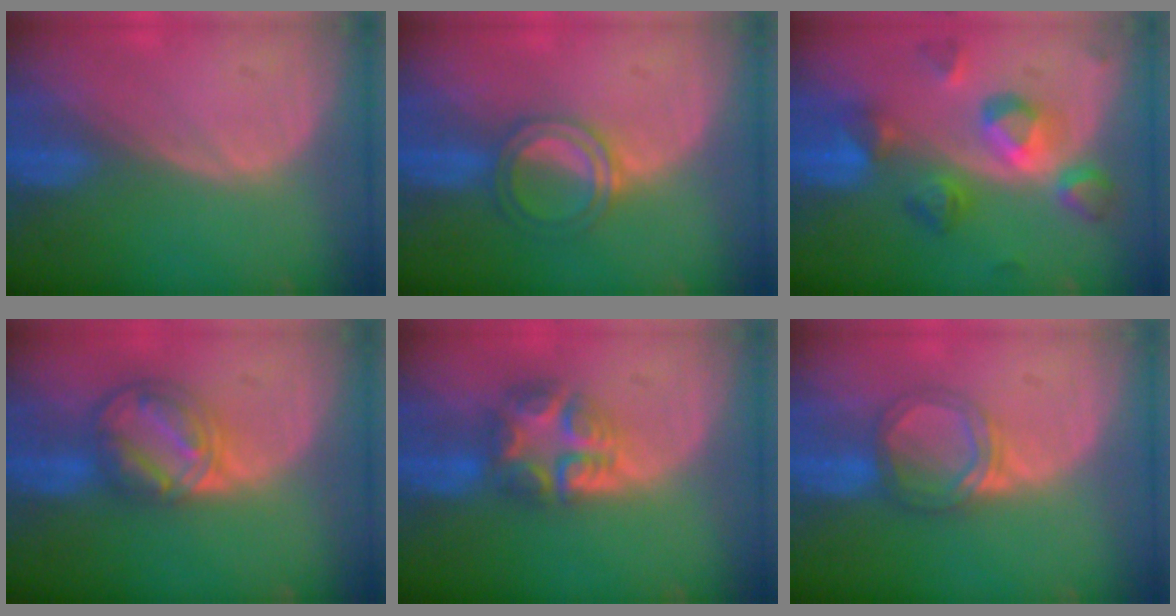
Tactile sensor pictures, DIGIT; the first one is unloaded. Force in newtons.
{"total": 5.0, "press": 4.7, "slide": 1.7}
{"total": 8.5, "press": 8.5, "slide": 0.4}
{"total": 8.1, "press": 7.0, "slide": 4.1}
{"total": 7.7, "press": 6.8, "slide": 3.7}
{"total": 5.3, "press": 4.8, "slide": 2.2}